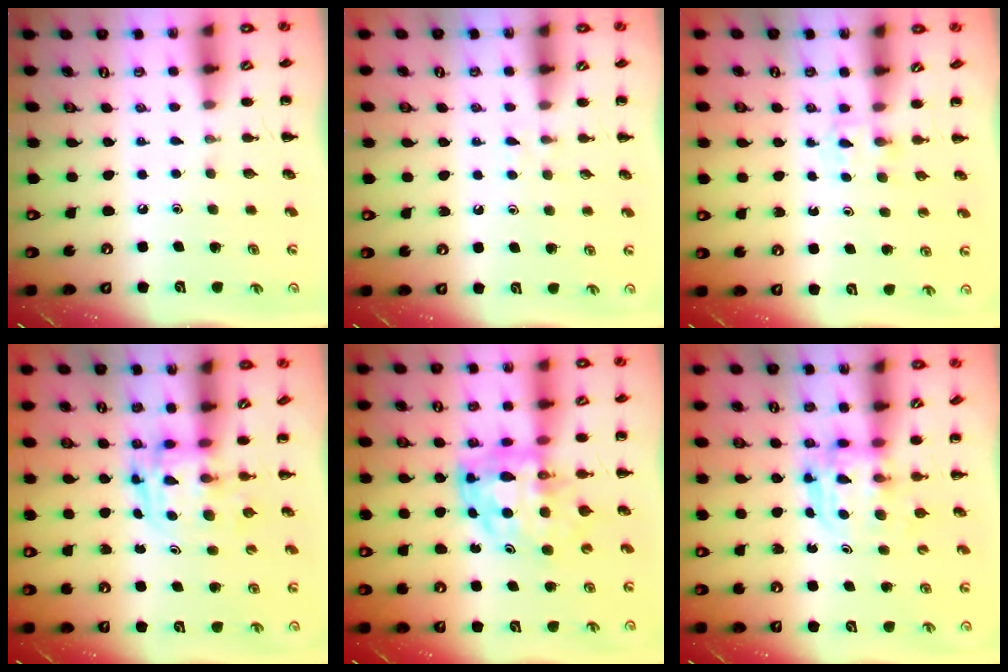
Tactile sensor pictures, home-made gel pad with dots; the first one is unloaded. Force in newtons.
{"total": 2.5, "press": 2.2, "slide": 1.1}
{"total": 2.3, "press": 2.1, "slide": 1.0}
{"total": 3.1, "press": 3.1, "slide": 0.5}
{"total": 8.4, "press": 8.1, "slide": 2.3}
{"total": 3.8, "press": 3.8, "slide": 0.3}